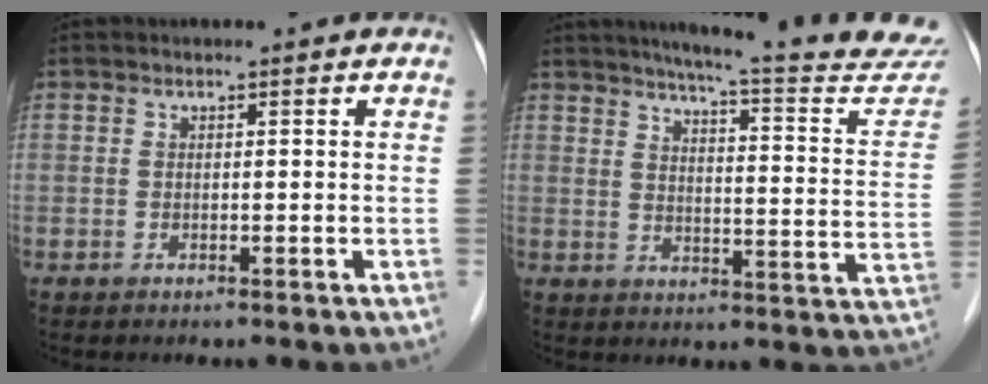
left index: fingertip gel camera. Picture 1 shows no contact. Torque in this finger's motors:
{"motor_torque": [-0.14, -0.44, 0.29, 0.08]}